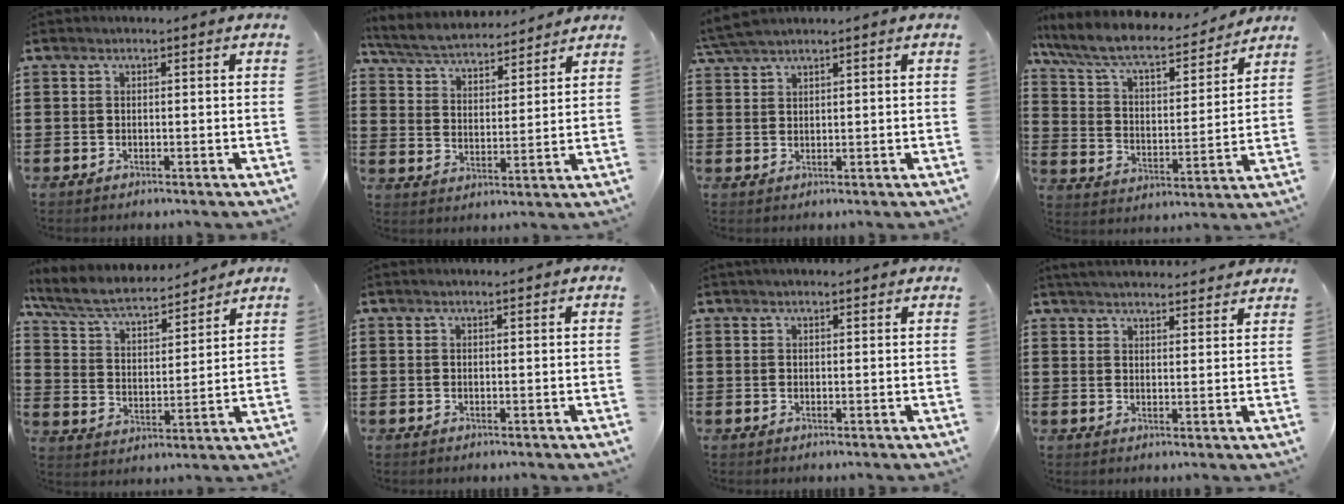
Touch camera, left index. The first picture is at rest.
{"total": 5.2, "force": [4.9, 0.7, 1.3], "torque": [-0.051, -0.028, 0.083]}
{"total": 3.1, "force": [2.7, 0.1, 1.4], "torque": [-0.037, 0.000, 0.053]}
{"total": 9.0, "force": [7.7, 1.8, 4.3], "torque": [-0.116, -0.042, 0.129]}
{"total": 6.7, "force": [5.8, 1.5, 3.0], "torque": [-0.083, -0.032, 0.097]}
{"total": 0.8, "force": [0.7, 0.0, 0.5], "torque": [-0.009, -0.001, 0.013]}
{"total": 1.4, "force": [1.3, 0.1, 0.5], "torque": [-0.010, 0.000, 0.024]}
{"total": 3.8, "force": [3.7, -0.2, 0.5], "torque": [-0.021, -0.018, 0.068]}